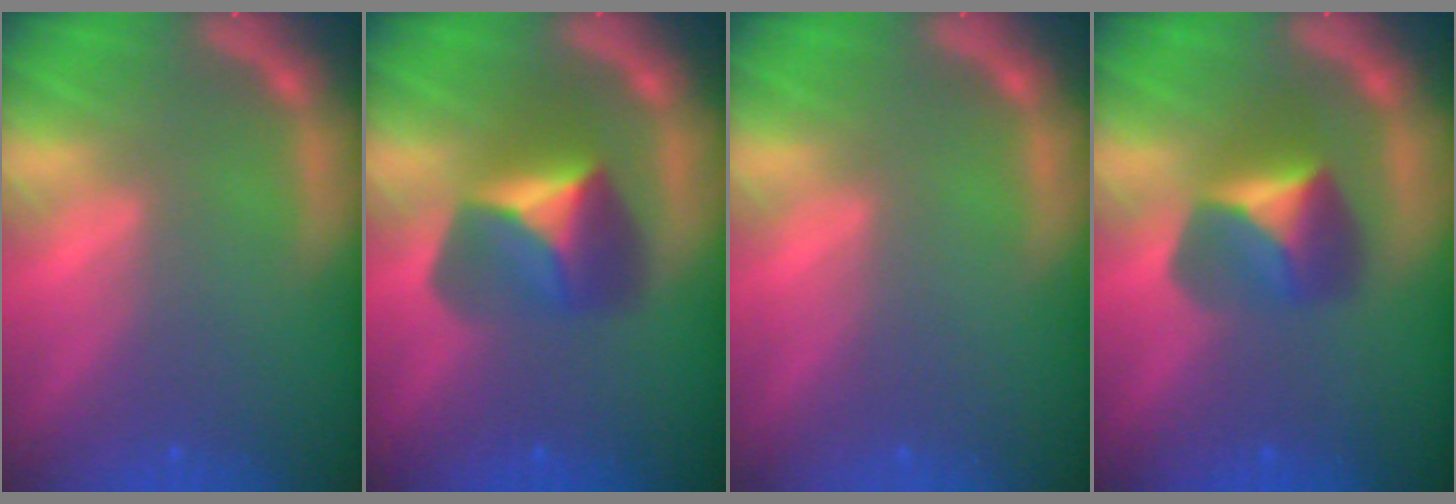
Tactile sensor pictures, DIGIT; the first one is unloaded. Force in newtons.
{"total": 5.4}
{"total": 0.0}
{"total": 4.4}